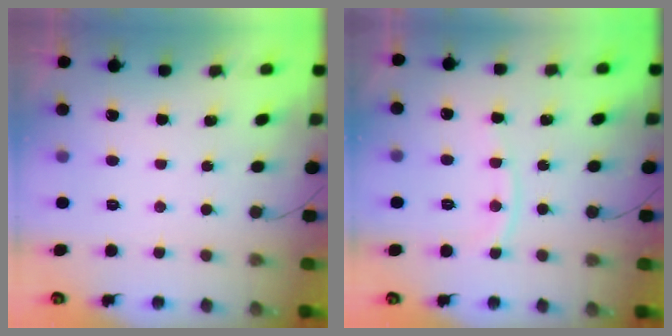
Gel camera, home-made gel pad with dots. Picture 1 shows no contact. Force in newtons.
{"total": 6.7, "press": 6.7, "slide": 1.0}